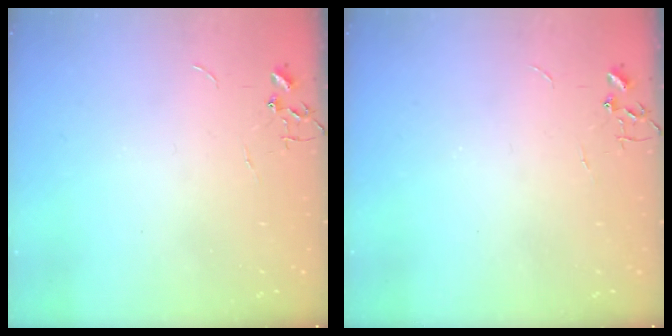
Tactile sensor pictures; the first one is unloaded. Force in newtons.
{"total": 0.0}